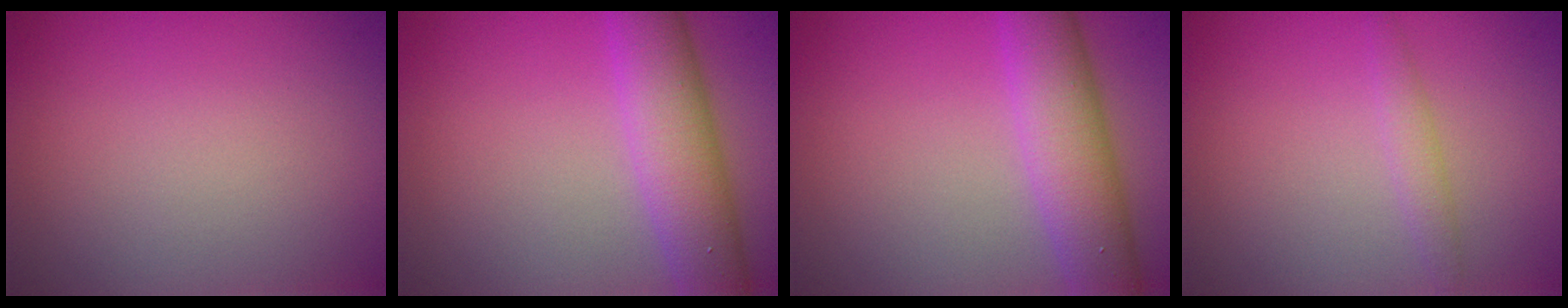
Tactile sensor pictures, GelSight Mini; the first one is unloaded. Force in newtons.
{"total": 6.6, "press": 6.5, "slide": 0.2}
{"total": 6.6, "press": 6.5, "slide": 0.2}
{"total": 1.5, "press": 1.5, "slide": 0.0}